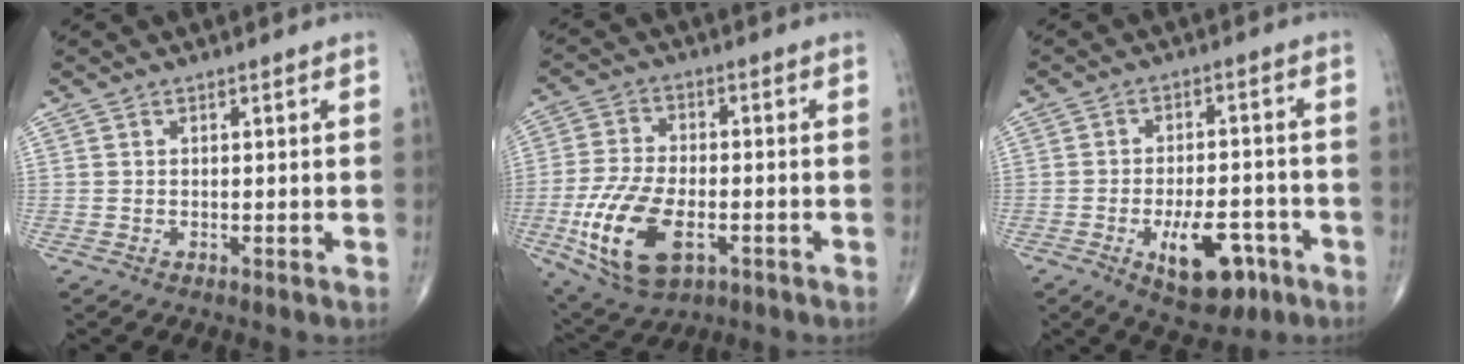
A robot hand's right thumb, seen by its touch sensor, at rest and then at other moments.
{"total": 15.3, "force": [-4.8, 8.1, 12.1], "torque": [-0.239, 0.005, -0.081]}
{"total": 11.7, "force": [-4.9, 5.3, 9.2], "torque": [-0.130, 0.017, -0.066]}